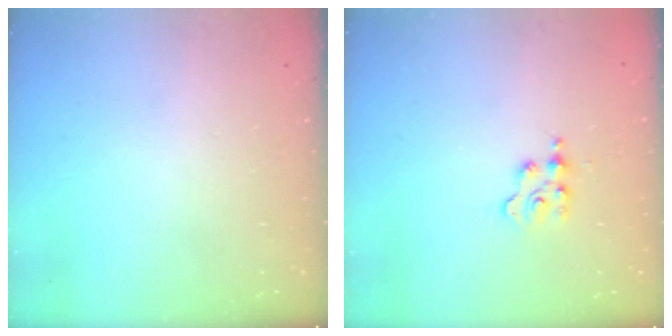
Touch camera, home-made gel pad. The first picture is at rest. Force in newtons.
{"total": 2.3, "press": 2.3, "slide": 0.3}